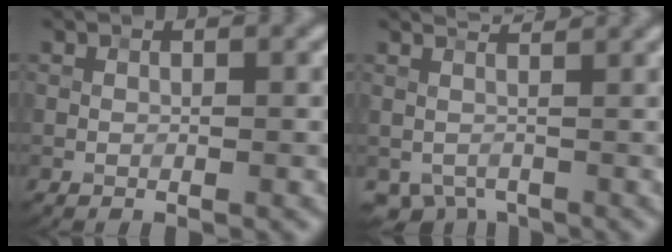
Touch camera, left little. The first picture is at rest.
{"total": 2.3, "force": [0.2, 1.7, 1.6], "torque": [-0.022, -0.002, 0.005]}